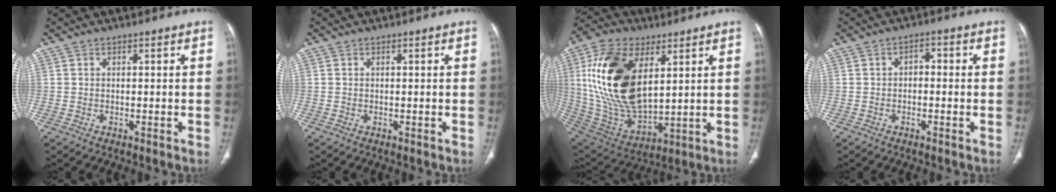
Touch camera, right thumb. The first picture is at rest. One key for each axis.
{"total": 0.0}
{"total": 23.0, "fx": 6.5, "fy": 12.5, "fz": 18.2, "tx": -0.345, "ty": -0.029, "tz": 0.128}
{"total": 2.3, "fx": -0.3, "fy": 1.5, "fz": 1.7, "tx": -0.018, "ty": 0.014, "tz": -0.013}